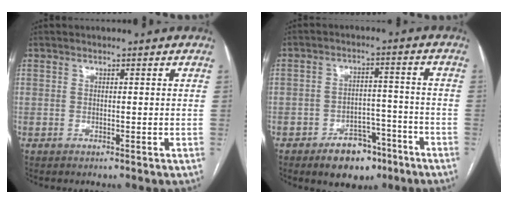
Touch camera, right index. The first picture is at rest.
{"total": 8.1, "force": [-5.3, 4.6, 4.0], "torque": [-0.050, 0.016, -0.076]}